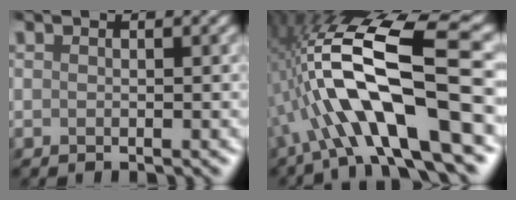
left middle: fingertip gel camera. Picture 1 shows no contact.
{"total": 13.6, "force": [-1.8, 3.7, 12.9], "torque": [-0.243, 0.028, -0.031]}